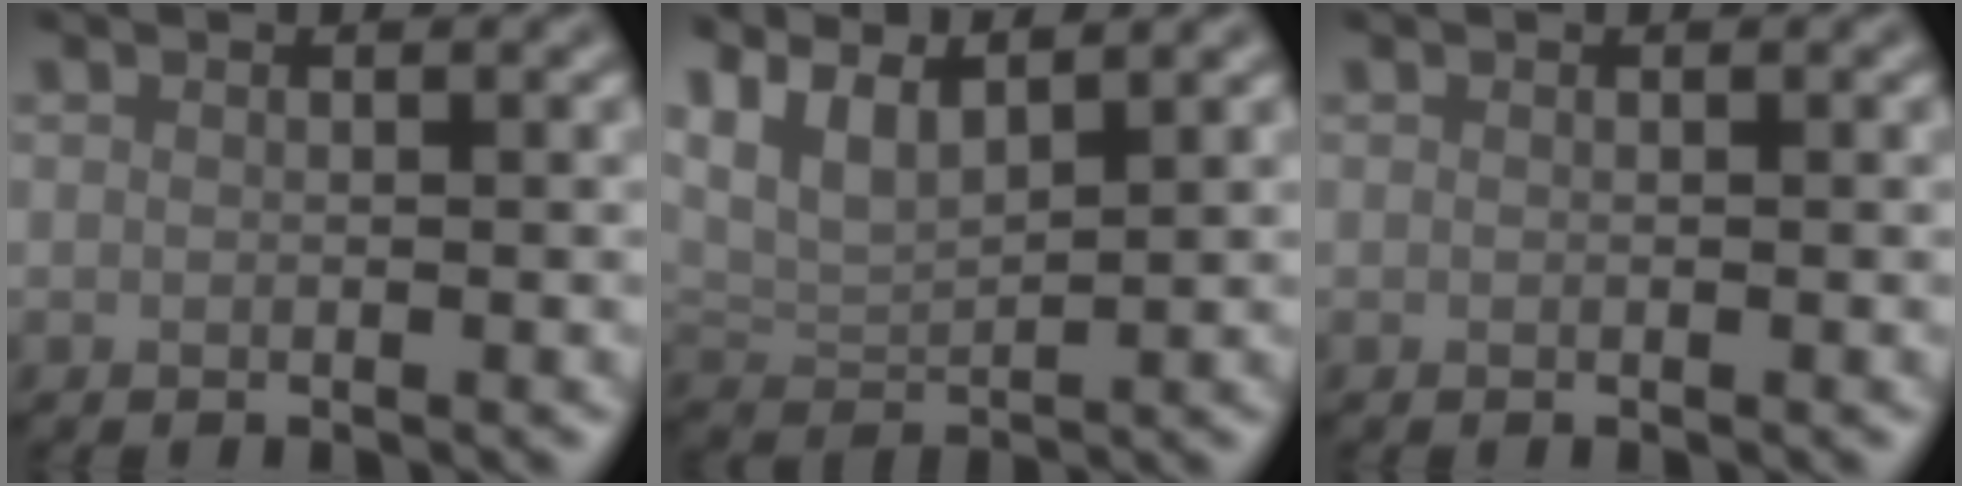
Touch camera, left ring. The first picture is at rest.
{"total": 4.7, "force": [3.1, 2.0, 2.8], "torque": [-0.063, 0.001, 0.063]}
{"total": 0.0}